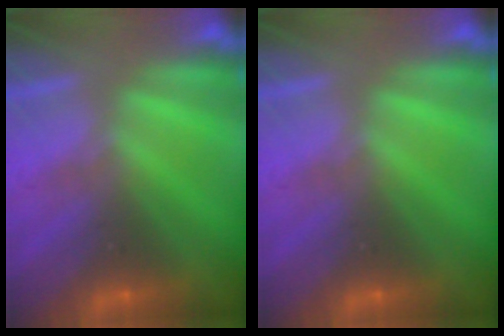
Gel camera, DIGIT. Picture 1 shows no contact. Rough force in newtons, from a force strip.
{"total": 0.0}